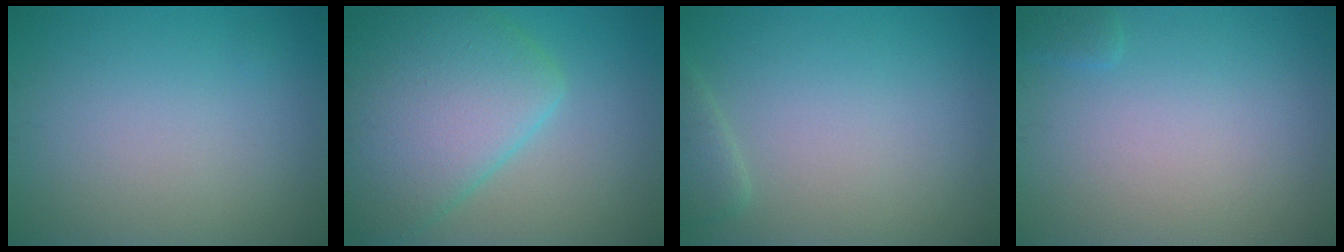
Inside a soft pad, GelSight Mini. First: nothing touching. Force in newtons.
{"total": 8.9, "press": 8.9, "slide": 0.4}
{"total": 1.5, "press": 1.5, "slide": 0.1}
{"total": 0.7, "press": 0.7, "slide": 0.1}